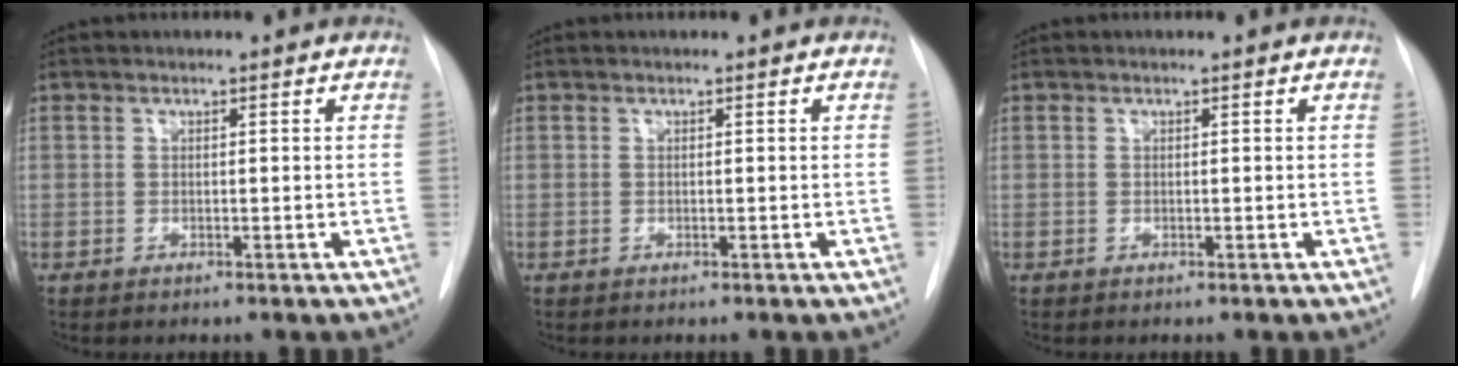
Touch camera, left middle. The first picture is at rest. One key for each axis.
{"total": 0.0}
{"total": 0.0}